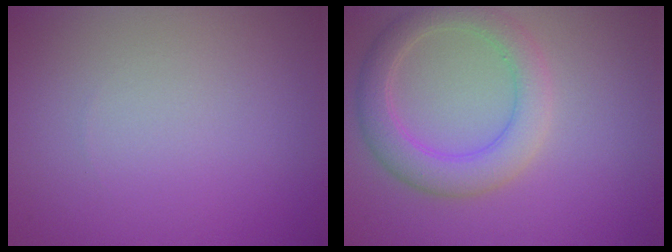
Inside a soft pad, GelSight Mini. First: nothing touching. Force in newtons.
{"total": 4.3, "press": 4.3, "slide": 0.3}